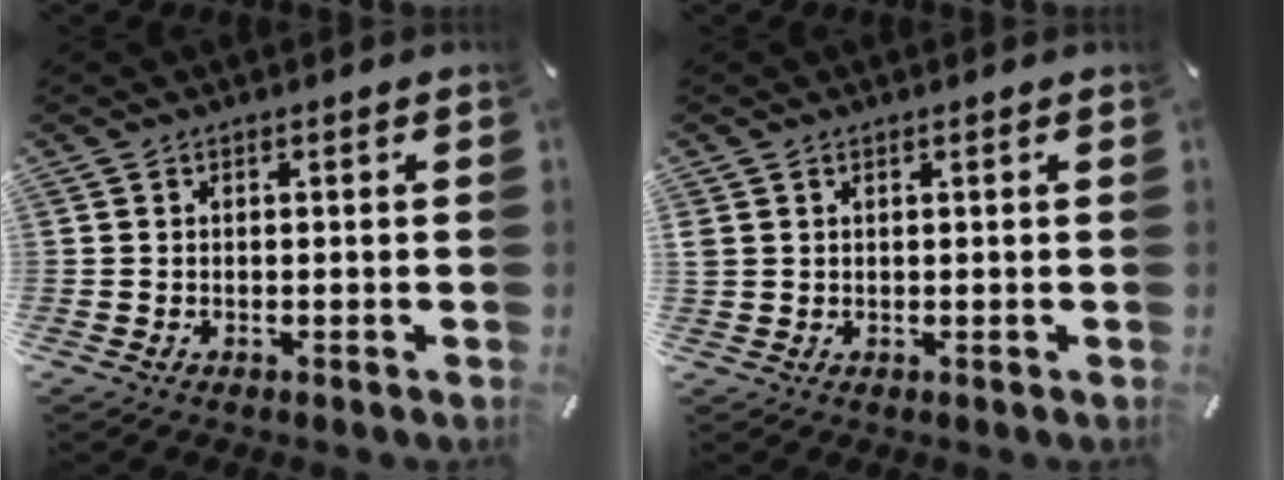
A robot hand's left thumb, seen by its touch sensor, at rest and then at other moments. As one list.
[{"total": 1.0, "force": [0.7, 0.7, 0.2], "torque": [-0.006, -0.001, 0.014]}]